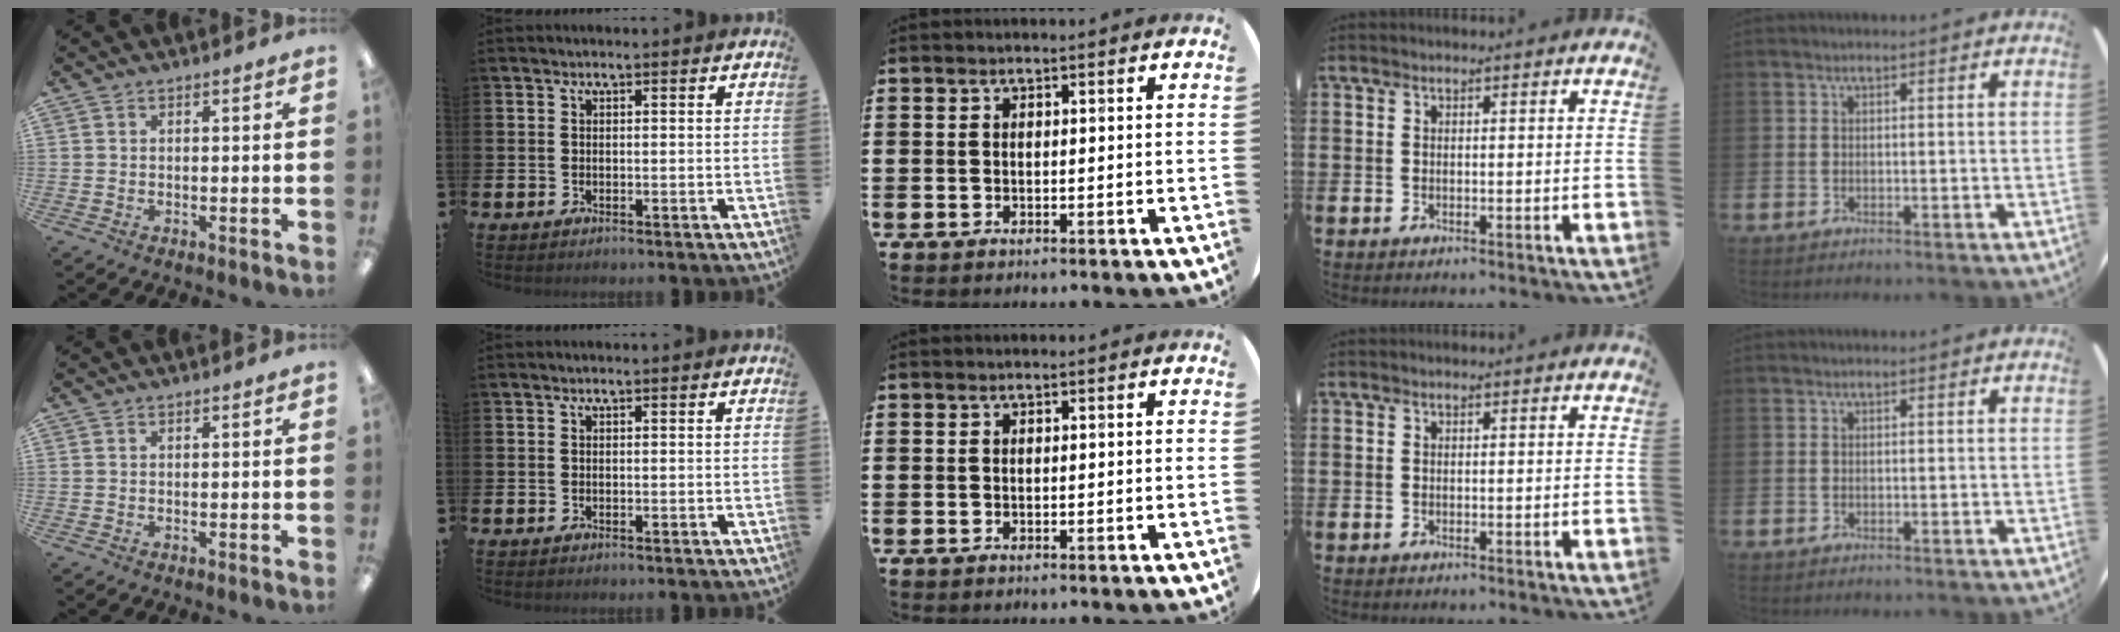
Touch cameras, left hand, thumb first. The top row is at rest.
{}